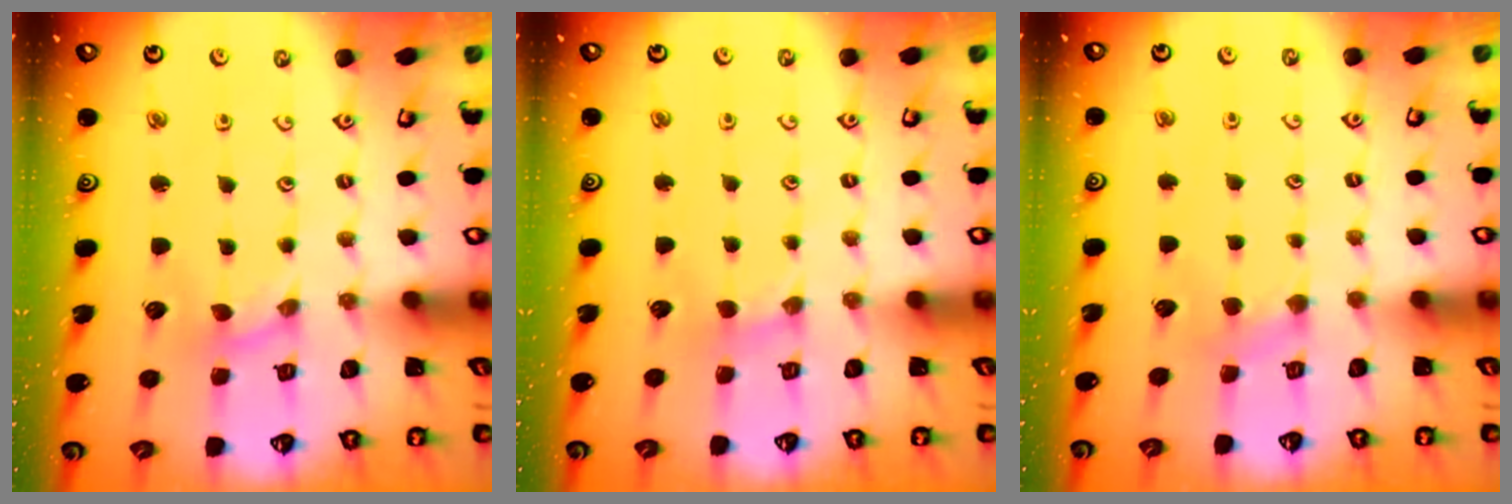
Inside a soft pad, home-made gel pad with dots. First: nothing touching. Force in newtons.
{"total": 1.3, "press": 1.2, "slide": 0.3}
{"total": 2.9, "press": 2.9, "slide": 0.3}